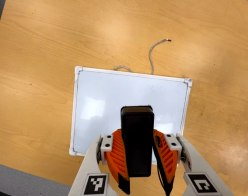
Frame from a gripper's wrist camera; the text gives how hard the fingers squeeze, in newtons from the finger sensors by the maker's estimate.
{"total": 6.9, "left": 6.0, "right": 7.7}